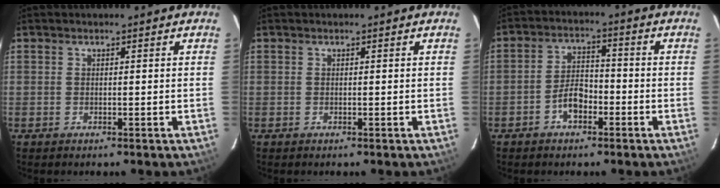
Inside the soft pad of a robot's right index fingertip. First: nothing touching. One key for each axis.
{"total": 0.0}
{"total": 5.4, "fx": -2.8, "fy": 3.0, "fz": 3.5, "tx": -0.069, "ty": 0.016, "tz": -0.047}